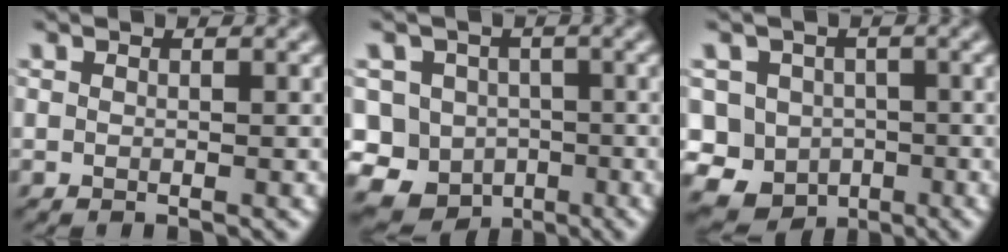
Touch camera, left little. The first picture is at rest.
{"total": 12.3, "force": [-4.3, 10.8, 3.9], "torque": [-0.086, -0.006, -0.096]}
{"total": 10.5, "force": [-3.0, 9.5, 3.4], "torque": [-0.070, 0.001, -0.079]}